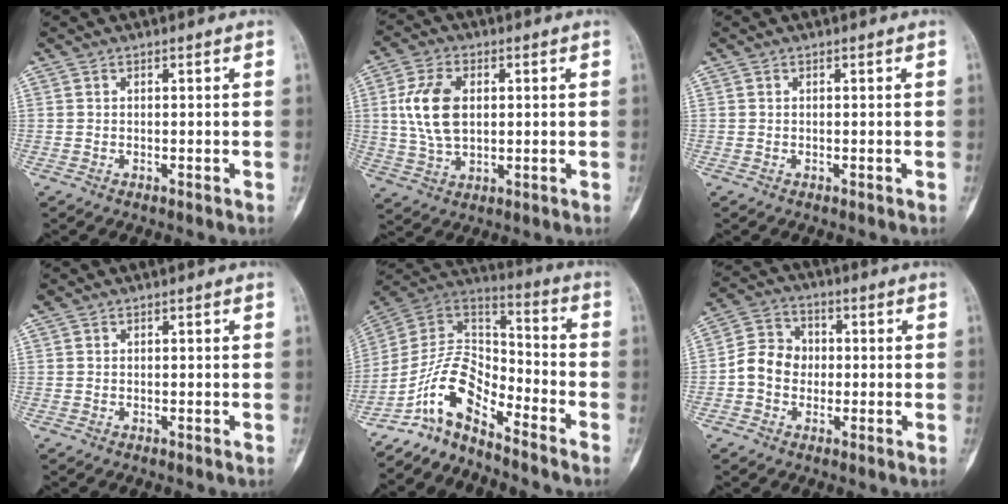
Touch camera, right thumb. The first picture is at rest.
{"total": 10.5, "force": [1.5, 6.5, 8.2], "torque": [-0.159, 0.001, 0.034]}
{"total": 0.0}
{"total": 0.6, "force": [0.4, 0.4, 0.2], "torque": [-0.004, 0.007, 0.008]}
{"total": 12.1, "force": [-8.6, 5.0, 6.8], "torque": [-0.114, 0.098, -0.170]}
{"total": 7.8, "force": [-0.9, 6.8, 3.7], "torque": [-0.045, 0.024, -0.029]}